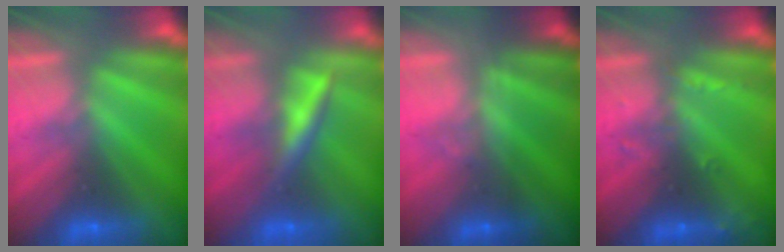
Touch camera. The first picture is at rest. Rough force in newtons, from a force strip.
{"total": 2.4}
{"total": 1.8}
{"total": 2.8}